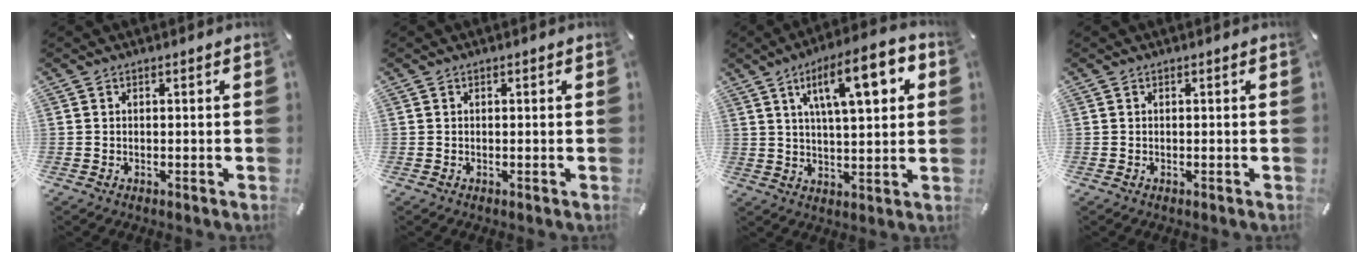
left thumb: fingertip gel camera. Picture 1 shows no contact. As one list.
[{"total": 0.0}, {"total": 15.9, "force": [6.6, 5.1, 13.6], "torque": [-0.209, -0.009, 0.098]}, {"total": 0.0}]